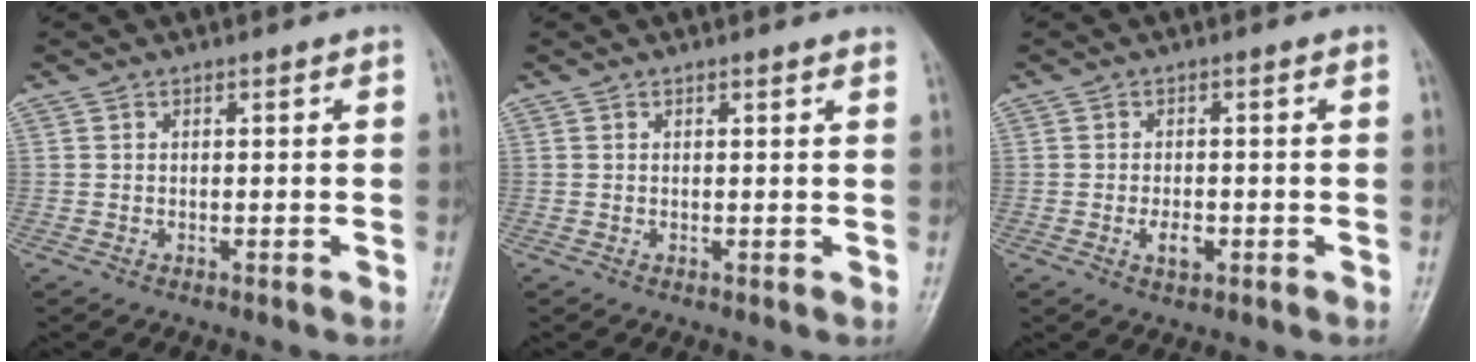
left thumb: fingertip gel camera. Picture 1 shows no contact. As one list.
[{"total": 1.4, "force": [1.2, 0.2, 0.6], "torque": [-0.005, -0.002, 0.011]}, {"total": 3.0, "force": [-0.9, 1.7, 2.3], "torque": [-0.037, 0.001, -0.013]}]